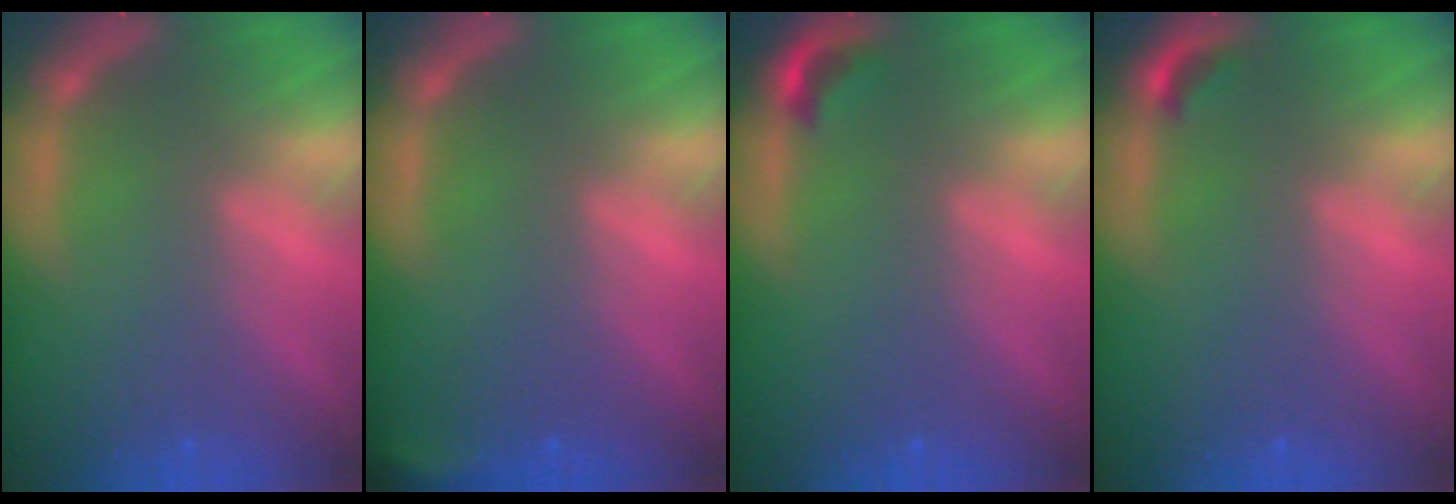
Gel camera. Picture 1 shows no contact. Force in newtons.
{"total": 1.9}
{"total": 1.4}
{"total": 0.9}